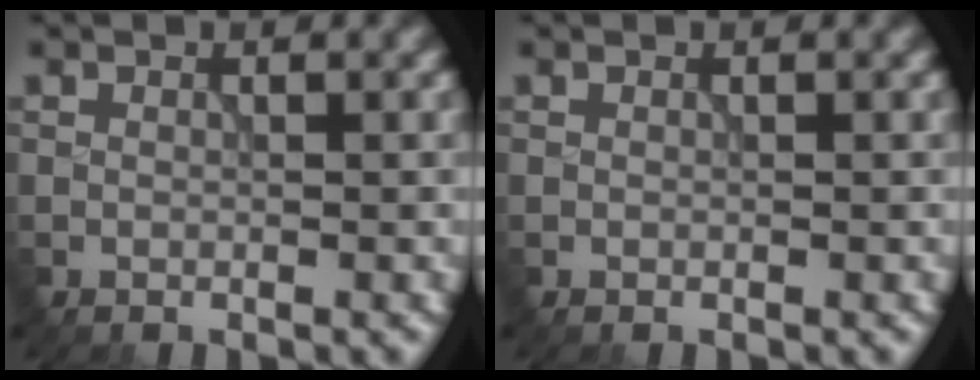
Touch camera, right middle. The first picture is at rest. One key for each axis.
{"total": 0.0}